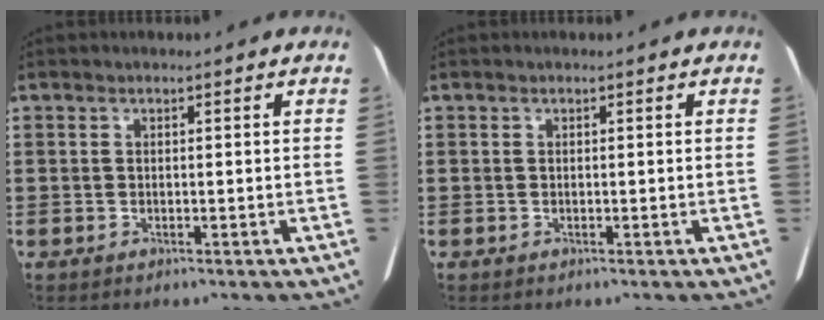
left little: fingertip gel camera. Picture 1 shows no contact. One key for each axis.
{"total": 0.0}